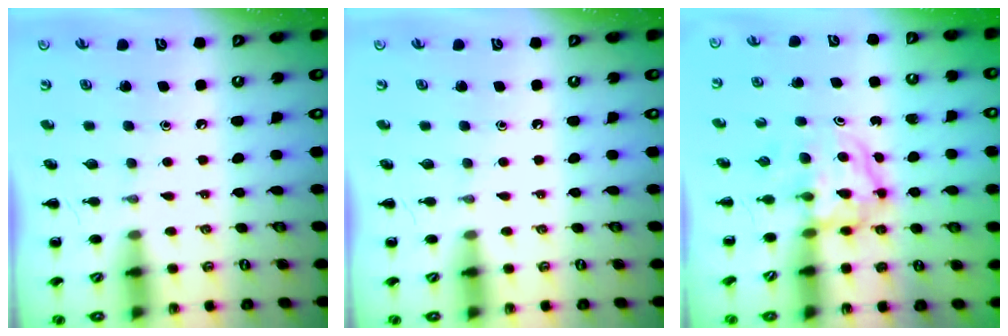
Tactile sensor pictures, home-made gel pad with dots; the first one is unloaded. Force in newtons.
{"total": 0.0}
{"total": 3.9, "press": 3.9, "slide": 0.4}